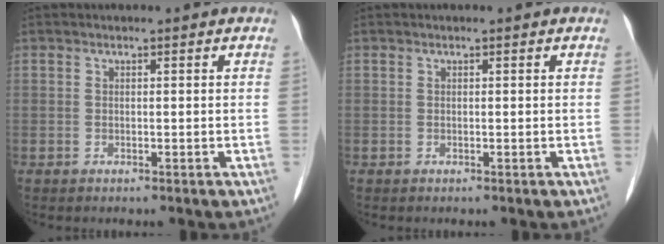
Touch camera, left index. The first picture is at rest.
{"total": 0.0}